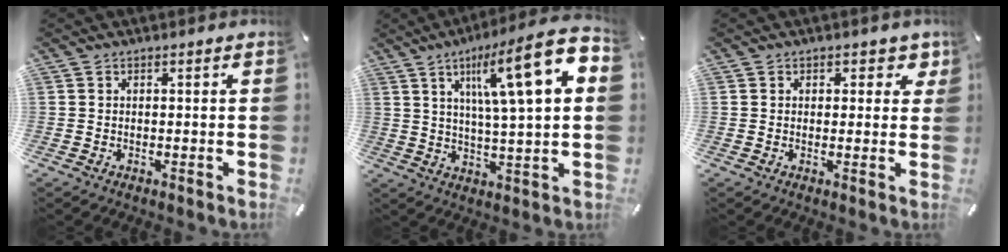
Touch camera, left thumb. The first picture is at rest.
{"total": 18.0, "force": [7.3, 3.2, 16.2], "torque": [-0.257, -0.036, 0.099]}
{"total": 3.2, "force": [1.5, 2.3, 1.6], "torque": [0.004, -0.007, 0.018]}